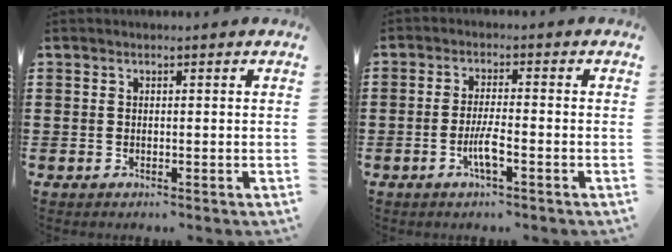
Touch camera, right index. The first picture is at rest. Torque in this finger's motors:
{"motor_torque": [1.78, 0.36, 0.53, 0.14]}